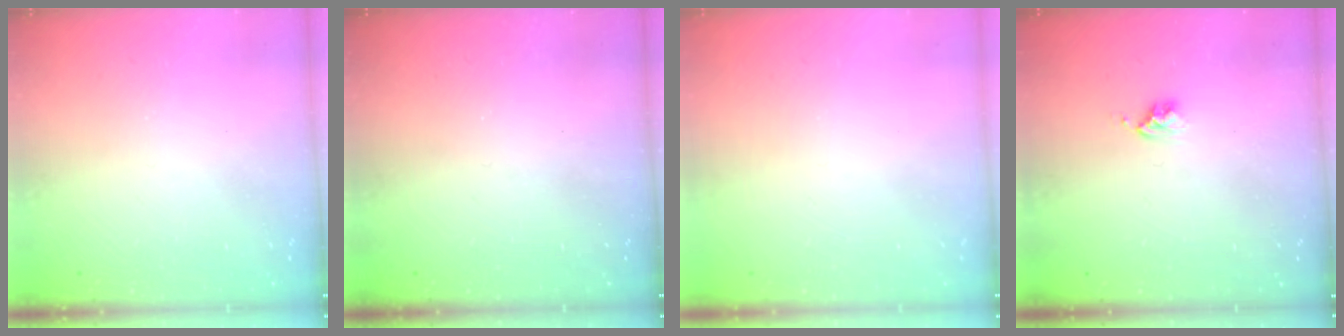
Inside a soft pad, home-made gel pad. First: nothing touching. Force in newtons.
{"total": 0.0}
{"total": 0.0}
{"total": 2.7, "press": 2.6, "slide": 0.4}